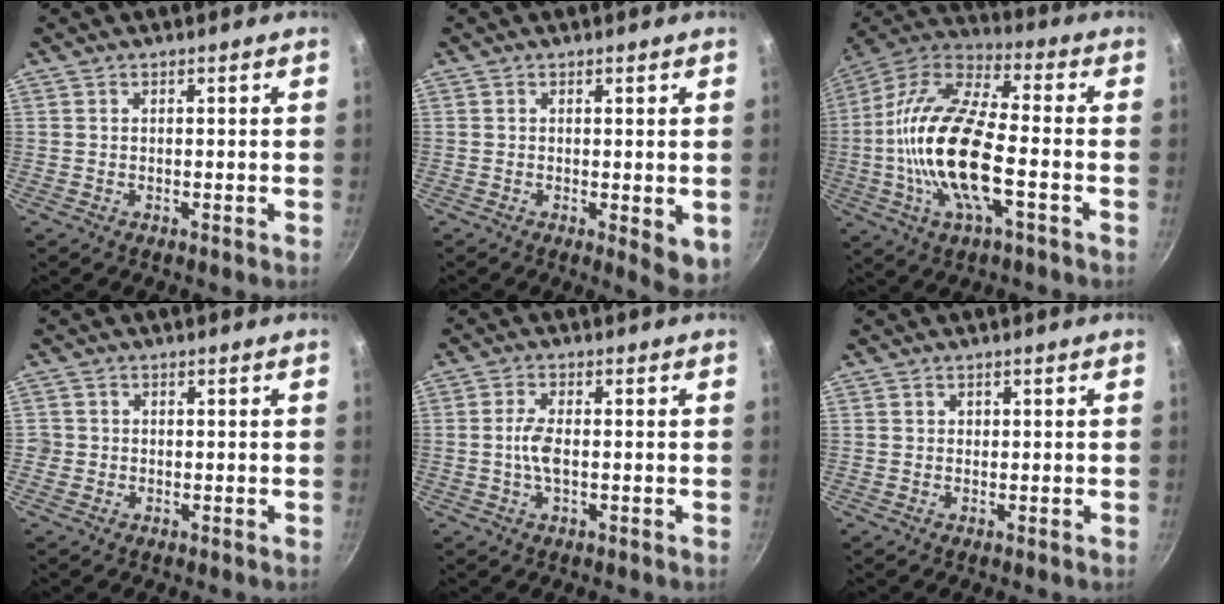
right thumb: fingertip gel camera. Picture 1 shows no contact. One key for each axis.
{"total": 4.9, "fx": -0.8, "fy": 1.6, "fz": 4.6, "tx": -0.057, "ty": -0.014, "tz": -0.008}
{"total": 20.7, "fx": -3.7, "fy": 7.9, "fz": 18.7, "tx": -0.388, "ty": 0.031, "tz": -0.067}
{"total": 1.9, "fx": -0.3, "fy": 1.8, "fz": 0.1, "tx": 0.012, "ty": 0.008, "tz": -0.006}
{"total": 3.9, "fx": -0.4, "fy": 1.7, "fz": 3.5, "tx": -0.079, "ty": 0.006, "tz": -0.009}
{"total": 0.5, "fx": 0.1, "fy": 0.5, "fz": 0.1, "tx": 0.002, "ty": 0.002, "tz": 0.002}